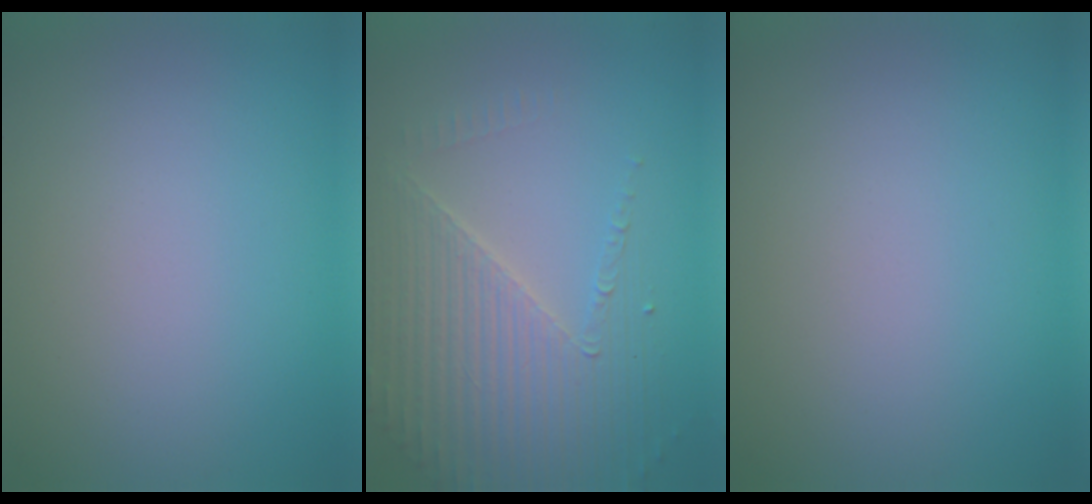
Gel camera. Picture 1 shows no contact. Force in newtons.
{"total": 4.7, "press": 4.0, "slide": 2.5}
{"total": 0.0}